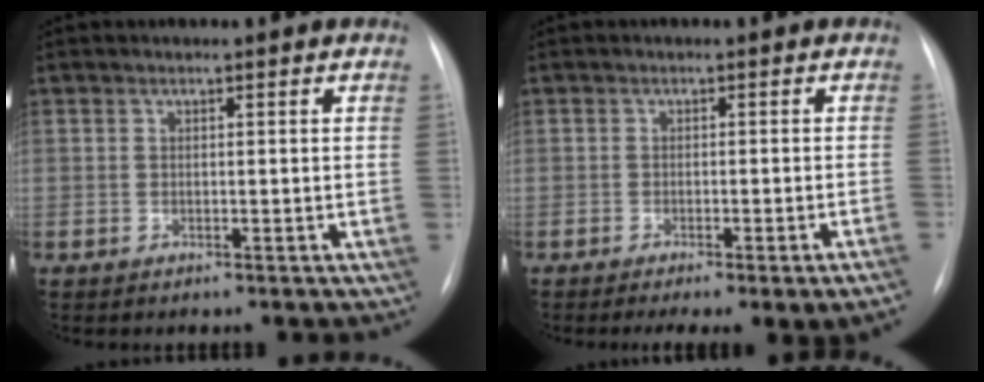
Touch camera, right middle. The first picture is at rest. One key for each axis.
{"total": 7.2, "fx": -5.1, "fy": -0.4, "fz": 5.1, "tx": -0.055, "ty": -0.012, "tz": -0.069}